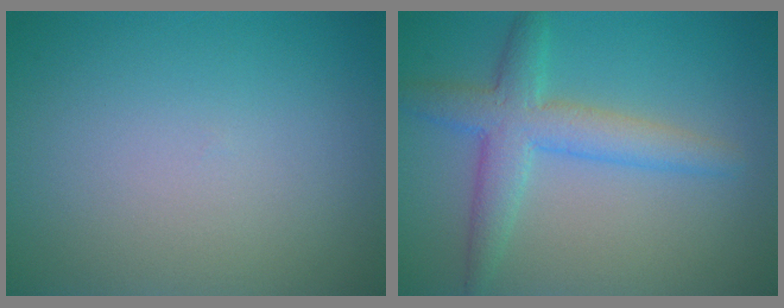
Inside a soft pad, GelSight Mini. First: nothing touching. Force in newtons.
{"total": 4.5, "press": 4.5, "slide": 0.1}